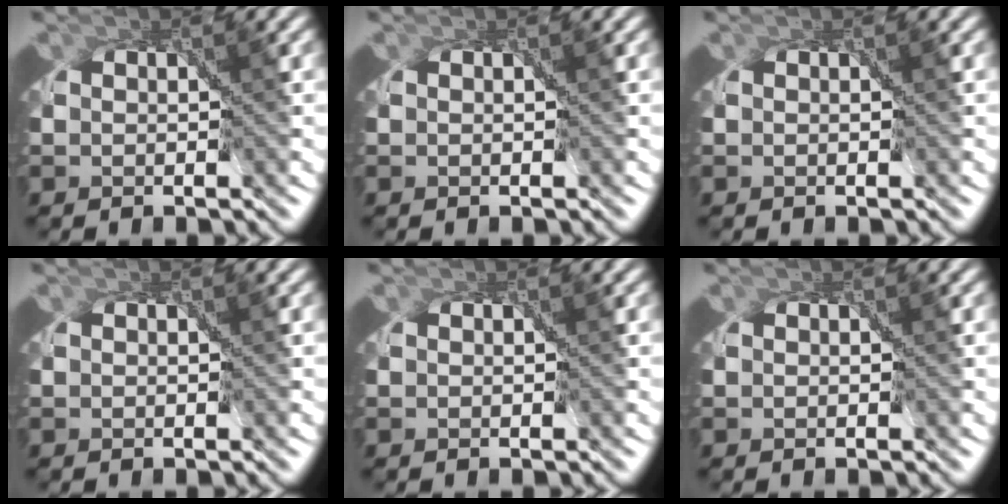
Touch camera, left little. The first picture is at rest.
{"total": 0.0}
{"total": 0.0}
{"total": 0.0}
{"total": 0.0}
{"total": 0.0}